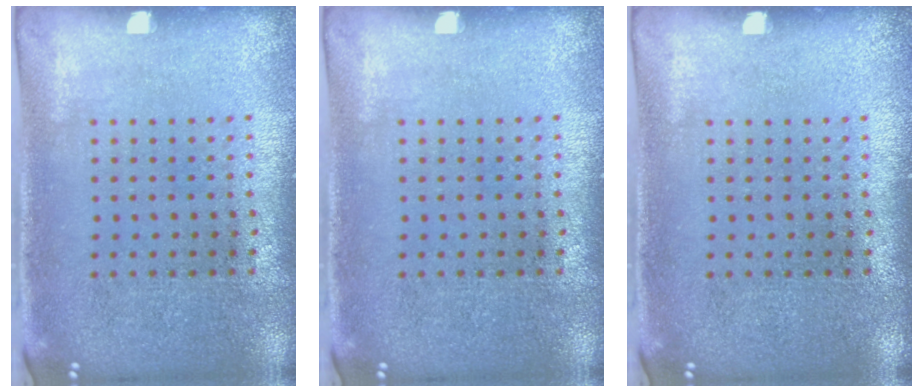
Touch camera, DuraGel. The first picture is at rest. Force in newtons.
{"total": 0.0}
{"total": 0.0}